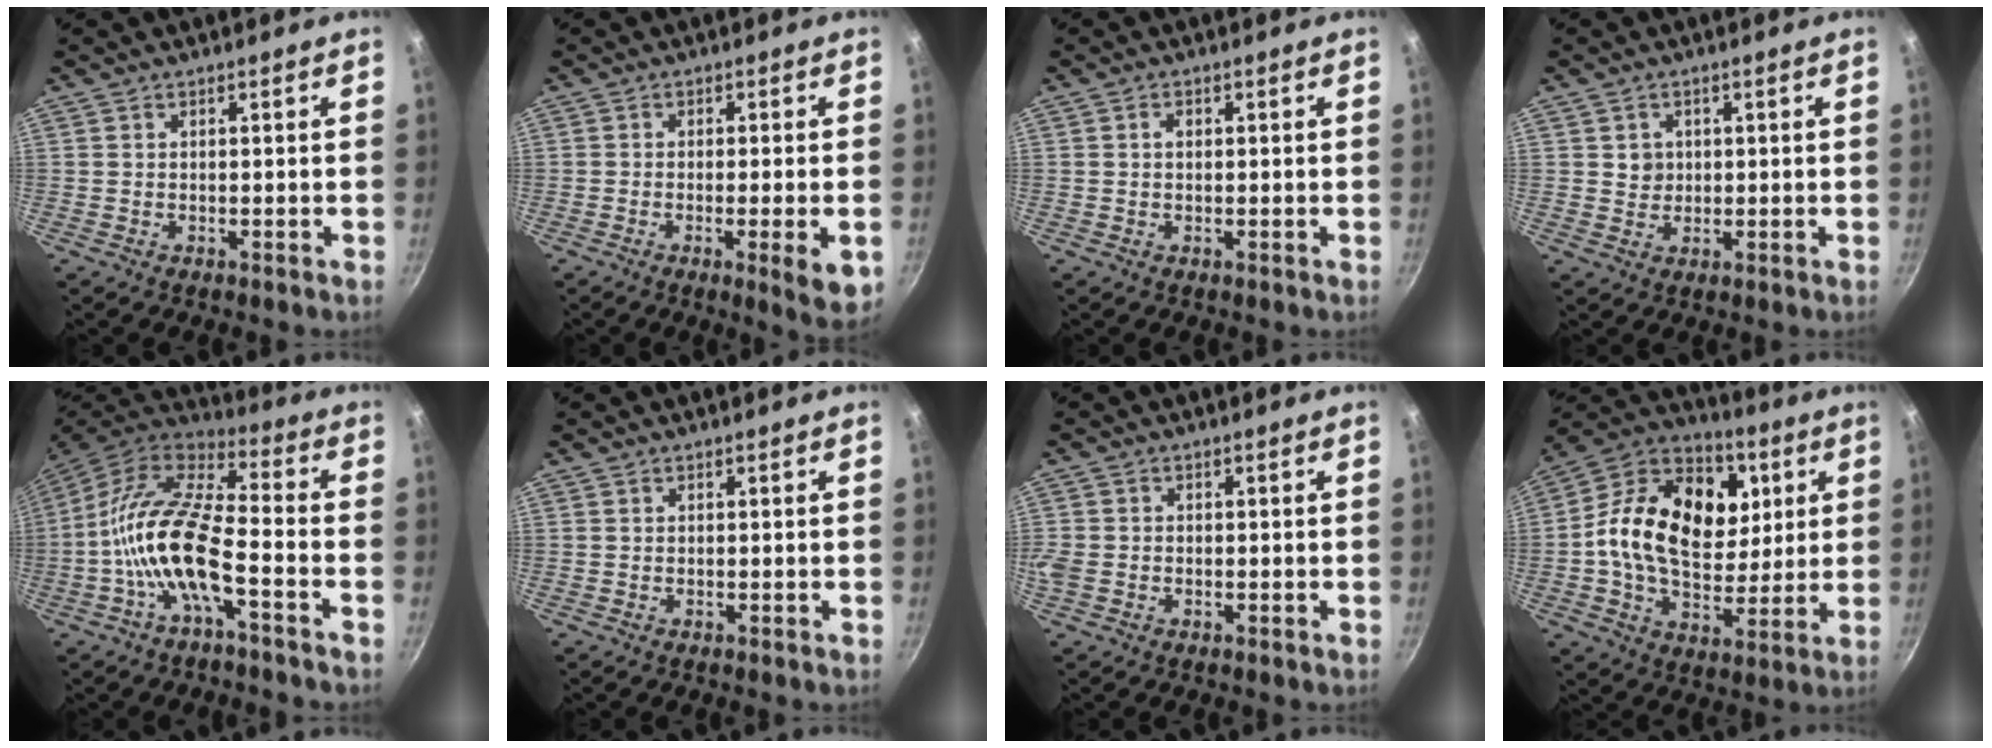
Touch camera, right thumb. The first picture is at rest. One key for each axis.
{"total": 6.7, "fx": -2.0, "fy": 0.9, "fz": 6.3, "tx": -0.089, "ty": -0.001, "tz": -0.027}
{"total": 1.3, "fx": 0.2, "fy": 1.0, "fz": 0.8, "tx": -0.012, "ty": 0.004, "tz": 0.002}
{"total": 2.7, "fx": 0.6, "fy": 2.6, "fz": 0.8, "tx": 0.001, "ty": 0.002, "tz": 0.010}
{"total": 15.9, "fx": -5.0, "fy": 5.7, "fz": 14.0, "tx": -0.269, "ty": 0.045, "tz": -0.112}
{"total": 0.0}
{"total": 3.3, "fx": -1.0, "fy": 2.6, "fz": 1.7, "tx": -0.041, "ty": 0.002, "tz": -0.022}
{"total": 23.3, "fx": 4.3, "fy": 16.2, "fz": 16.1, "tx": -0.252, "ty": 0.005, "tz": 0.058}